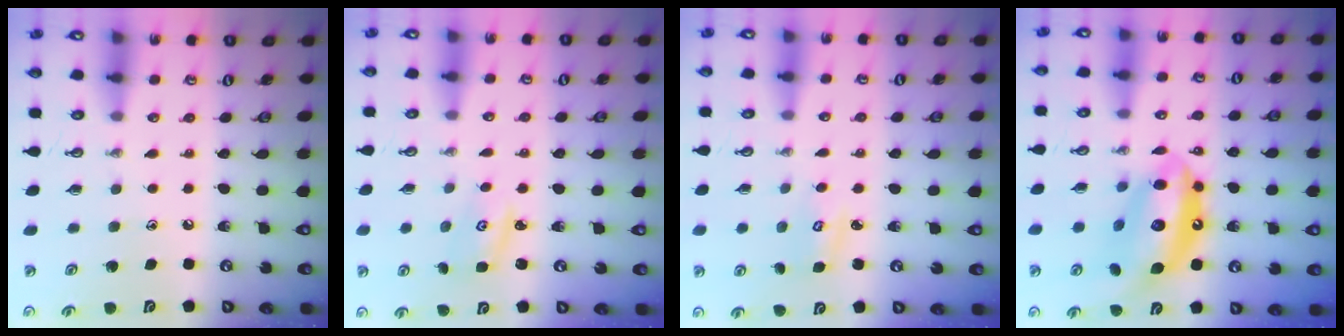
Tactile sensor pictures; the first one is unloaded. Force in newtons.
{"total": 2.3, "press": 2.3, "slide": 0.3}
{"total": 3.5, "press": 3.5, "slide": 0.3}
{"total": 15.5, "press": 15.5, "slide": 1.3}